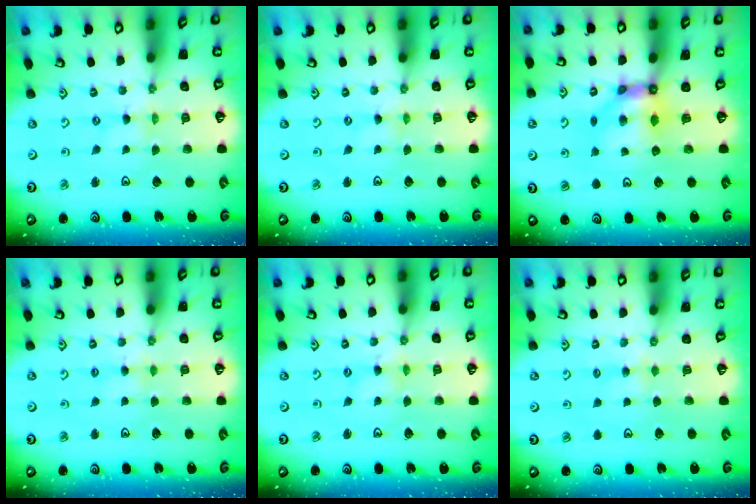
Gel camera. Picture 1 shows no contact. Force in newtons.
{"total": 0.0}
{"total": 7.7, "press": 7.6, "slide": 0.3}
{"total": 3.0, "press": 2.9, "slide": 0.4}
{"total": 2.4, "press": 2.3, "slide": 0.4}
{"total": 3.6, "press": 3.5, "slide": 0.6}